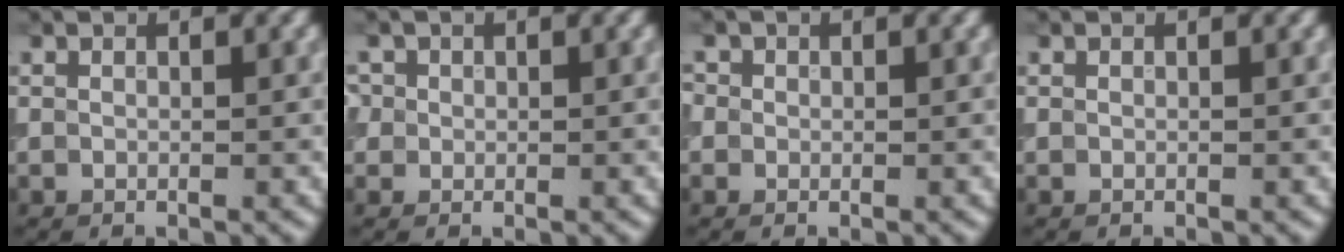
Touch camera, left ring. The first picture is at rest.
{"total": 0.9, "force": [0.3, 0.9, 0.0], "torque": [-0.001, 0.000, 0.012]}
{"total": 0.5, "force": [0.0, 0.5, -0.2], "torque": [0.004, 0.002, -0.001]}
{"total": 0.0}